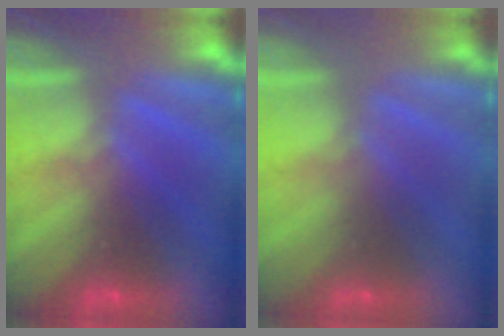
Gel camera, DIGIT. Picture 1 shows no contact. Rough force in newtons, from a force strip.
{"total": 2.8}